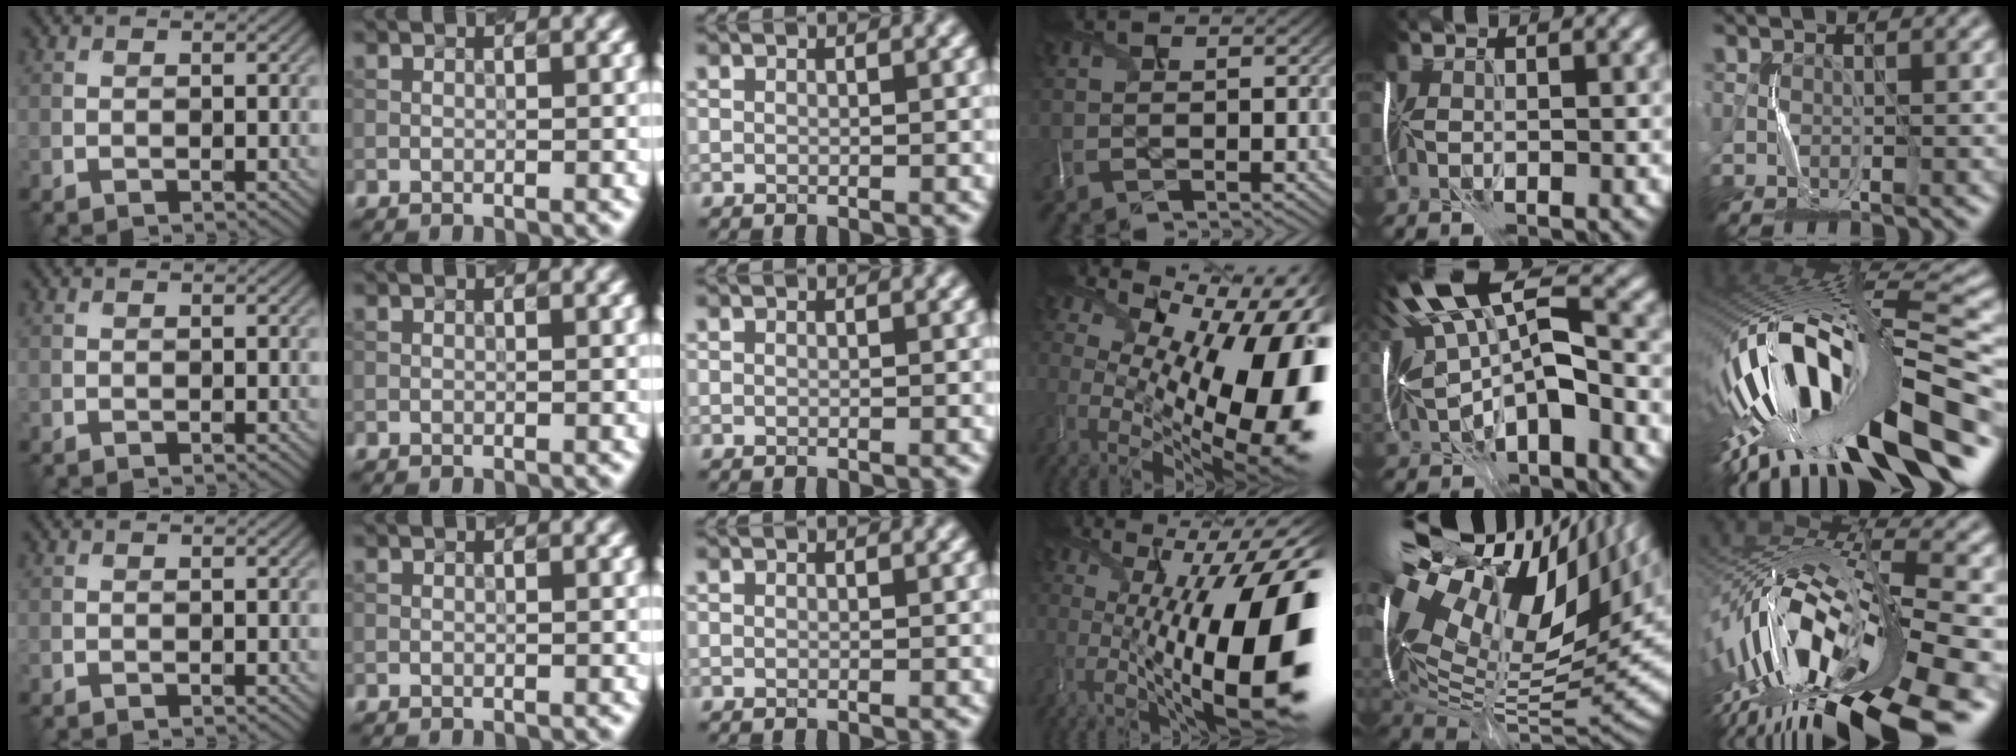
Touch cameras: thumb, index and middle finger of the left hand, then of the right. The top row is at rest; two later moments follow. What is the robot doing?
{"motion": "shake", "object": "plastic piggy bank"}